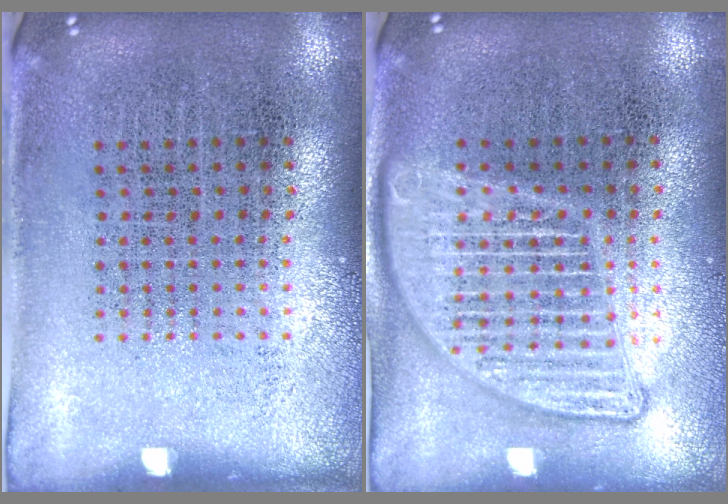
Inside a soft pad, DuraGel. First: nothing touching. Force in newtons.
{"total": 2.7, "press": 2.7, "slide": 0.2}